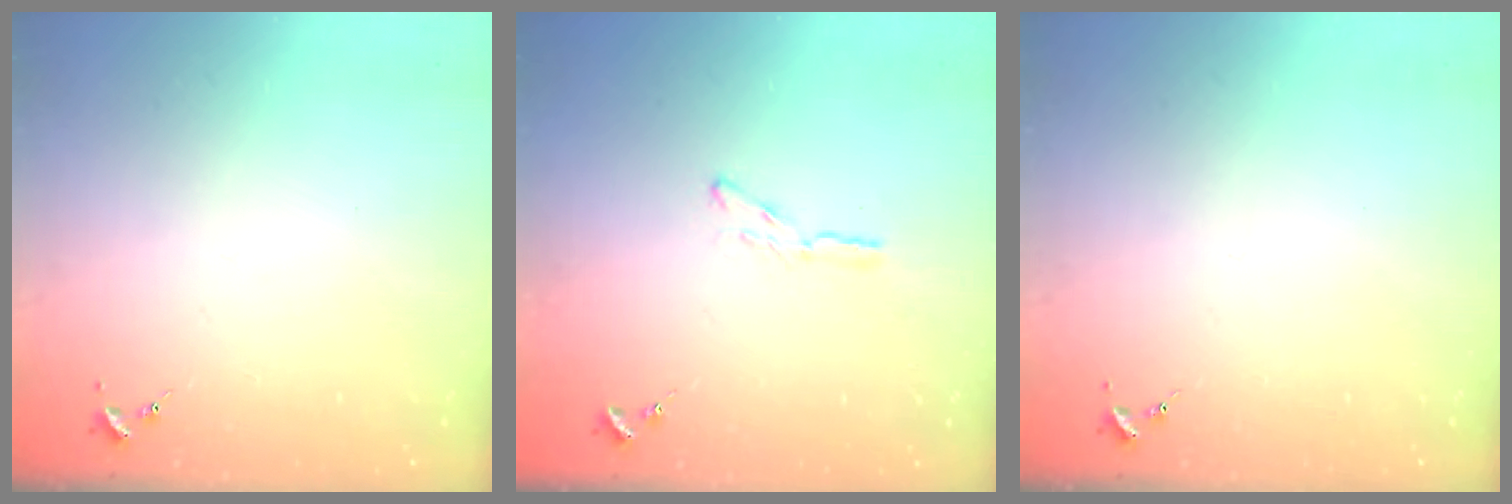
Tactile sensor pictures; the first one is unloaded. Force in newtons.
{"total": 4.0, "press": 4.0, "slide": 0.4}
{"total": 0.0}